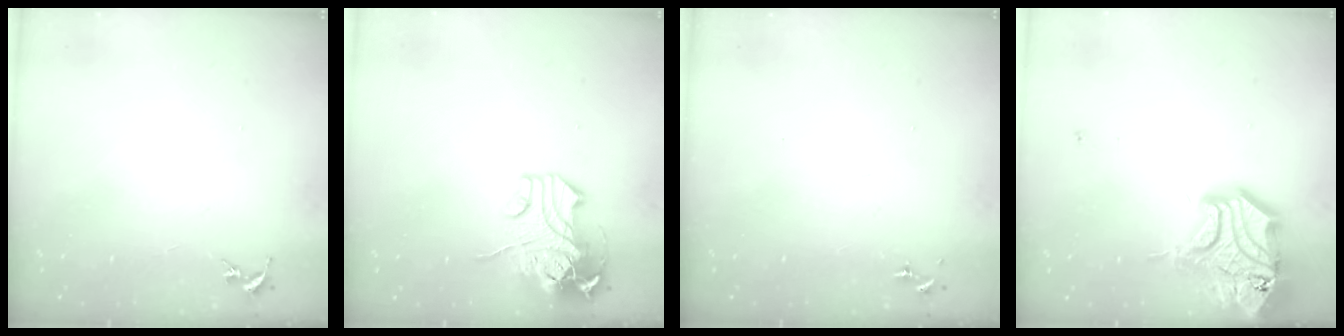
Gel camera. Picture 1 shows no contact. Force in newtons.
{"total": 12.8, "press": 12.6, "slide": 2.3}
{"total": 0.0}
{"total": 23.5, "press": 23.3, "slide": 3.4}